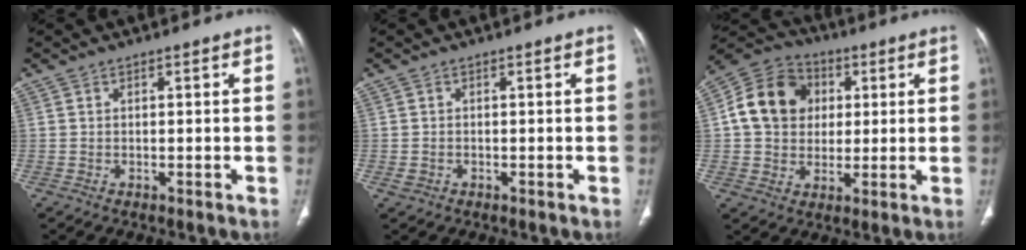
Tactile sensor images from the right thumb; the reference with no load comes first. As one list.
[{"total": 1.2, "force": [-0.4, 1.0, 0.4], "torque": [-0.010, 0.005, -0.005]}, {"total": 13.7, "force": [2.2, 11.4, 7.3], "torque": [-0.113, 0.011, 0.031]}]